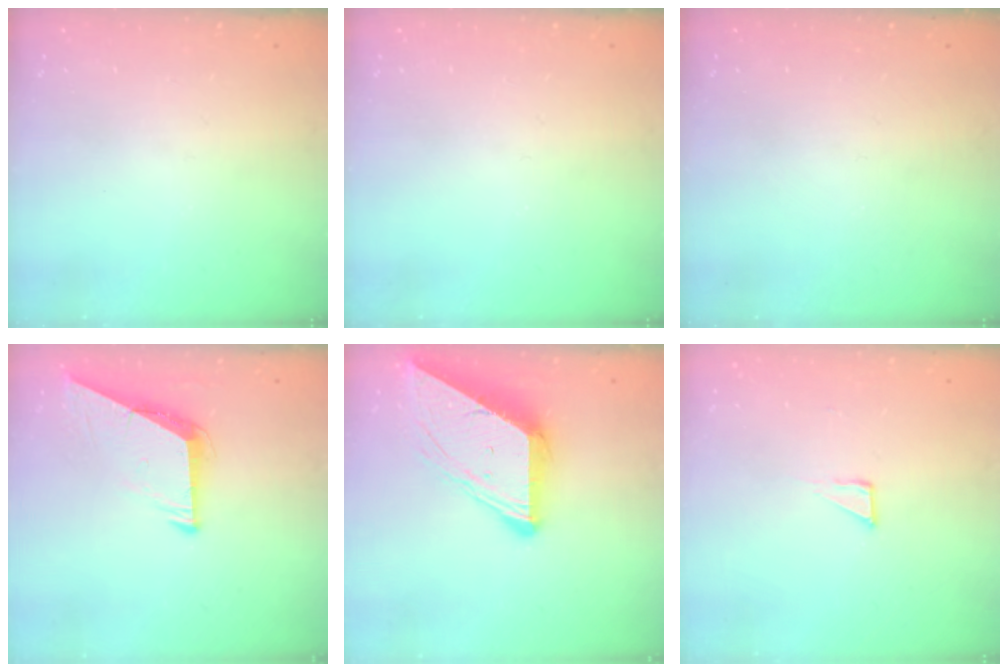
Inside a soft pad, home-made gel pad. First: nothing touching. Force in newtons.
{"total": 0.0}
{"total": 0.0}
{"total": 8.6, "press": 8.5, "slide": 0.8}
{"total": 10.9, "press": 10.8, "slide": 1.0}
{"total": 2.6, "press": 2.6, "slide": 0.1}